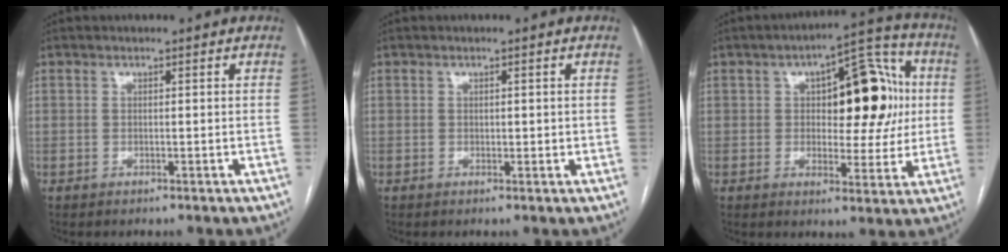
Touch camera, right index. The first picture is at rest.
{"total": 1.3, "force": [0.1, 0.8, 1.1], "torque": [-0.010, 0.000, 0.002]}
{"total": 15.3, "force": [2.3, 6.6, 13.6], "torque": [-0.179, 0.041, 0.038]}